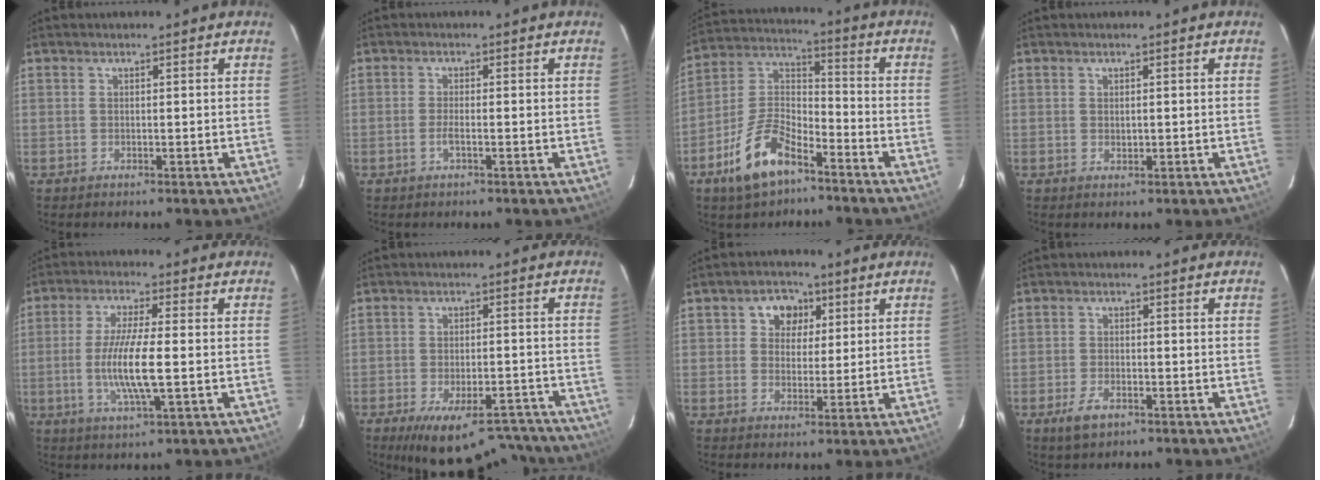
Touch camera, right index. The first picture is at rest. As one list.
[{"total": 1.8, "force": [-0.8, 0.1, 1.6], "torque": [-0.033, 0.001, -0.016]}, {"total": 13.3, "force": [-8.1, 5.9, 8.8], "torque": [-0.185, 0.017, -0.148]}, {"total": 0.8, "force": [0.2, 0.5, 0.5], "torque": [-0.007, 0.002, 0.006]}, {"total": 9.8, "force": [-1.5, 1.1, 9.6], "torque": [-0.186, -0.008, -0.031]}, {"total": 17.4, "force": [-14.0, 6.4, 7.9], "torque": [-0.144, -0.004, -0.179]}, {"total": 5.8, "force": [2.1, 5.0, 2.3], "torque": [-0.029, 0.014, 0.032]}, {"total": 4.4, "force": [-2.6, 2.1, 2.9], "torque": [-0.070, -0.006, -0.046]}]